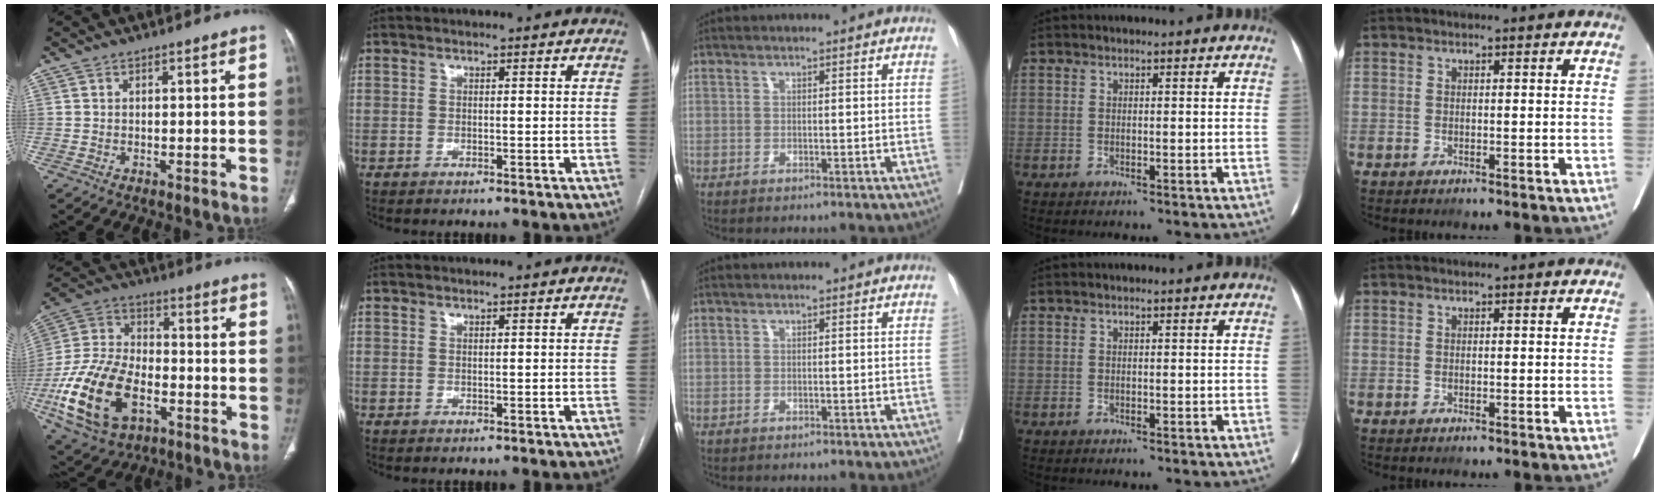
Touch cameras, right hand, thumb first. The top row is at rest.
{"thumb": {"total": 20.2, "force": [-7.2, 12.3, 14.4], "torque": [-0.277, 0.026, -0.125]}}